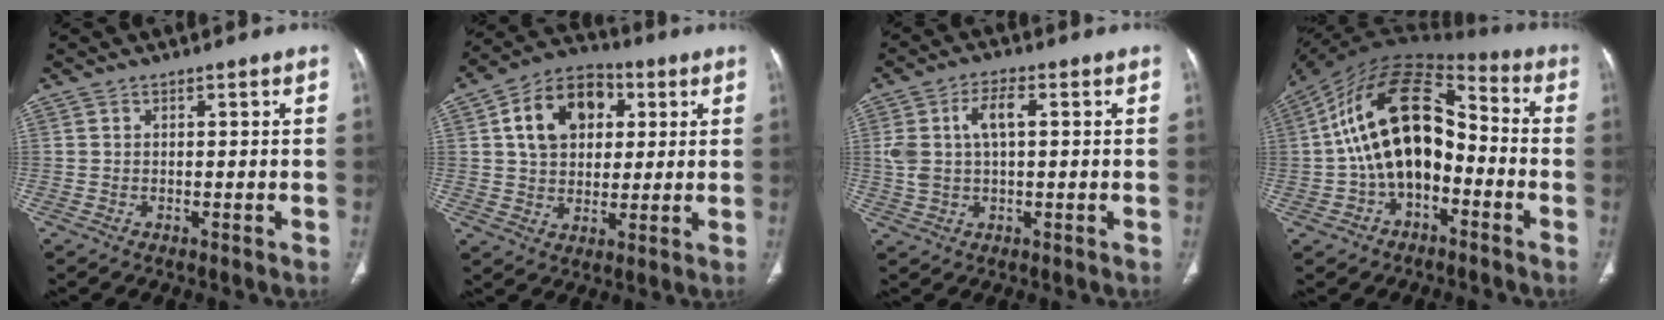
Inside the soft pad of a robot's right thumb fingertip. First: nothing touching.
{"total": 14.3, "force": [4.0, 10.3, 9.1], "torque": [-0.119, 0.005, 0.059]}
{"total": 7.7, "force": [1.4, 3.8, 6.5], "torque": [-0.140, 0.017, 0.031]}
{"total": 19.4, "force": [-2.4, 11.8, 15.2], "torque": [-0.247, 0.055, -0.046]}